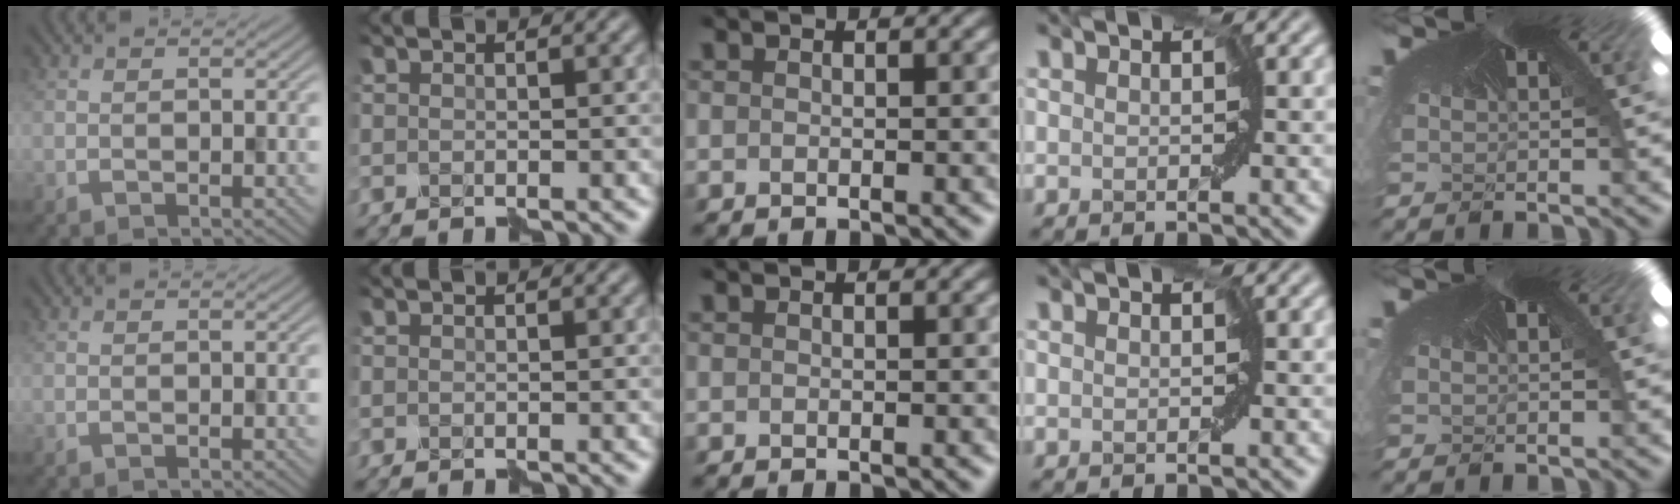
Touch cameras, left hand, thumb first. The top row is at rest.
{}